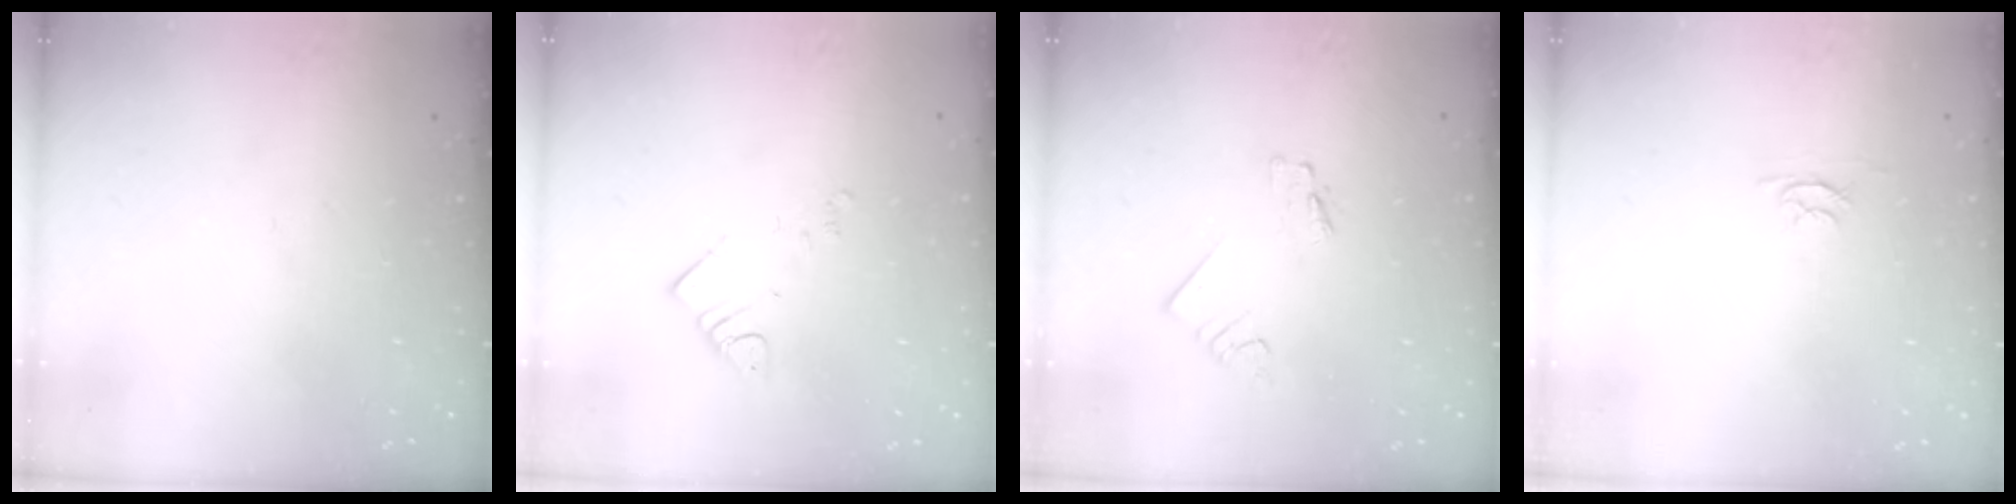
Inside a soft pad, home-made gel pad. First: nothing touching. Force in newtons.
{"total": 3.8, "press": 3.7, "slide": 0.5}
{"total": 1.8, "press": 1.7, "slide": 0.2}
{"total": 2.4, "press": 2.4, "slide": 0.3}